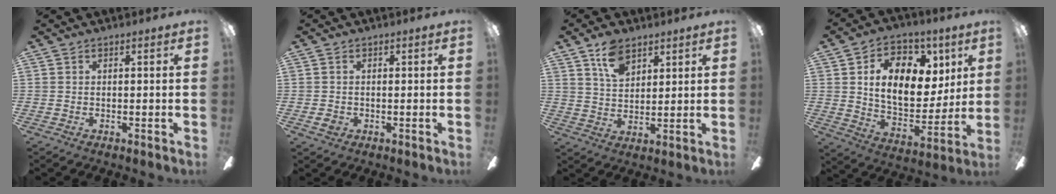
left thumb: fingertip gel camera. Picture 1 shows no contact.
{"total": 1.8, "force": [-0.4, 1.6, 0.8], "torque": [-0.014, 0.004, -0.008]}
{"total": 8.4, "force": [5.3, 4.7, 4.5], "torque": [-0.079, -0.013, 0.098]}
{"total": 18.0, "force": [6.0, 11.5, 12.4], "torque": [-0.193, -0.010, 0.108]}